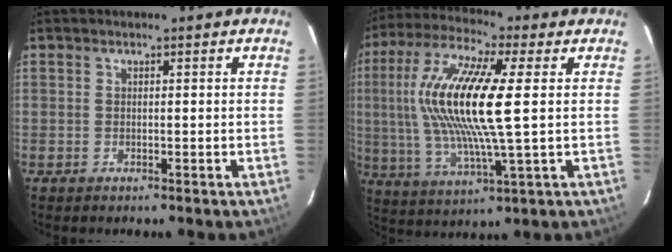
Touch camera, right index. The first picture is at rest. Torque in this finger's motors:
{"motor_torque": [2.14, 0.00, 1.06, 0.21]}